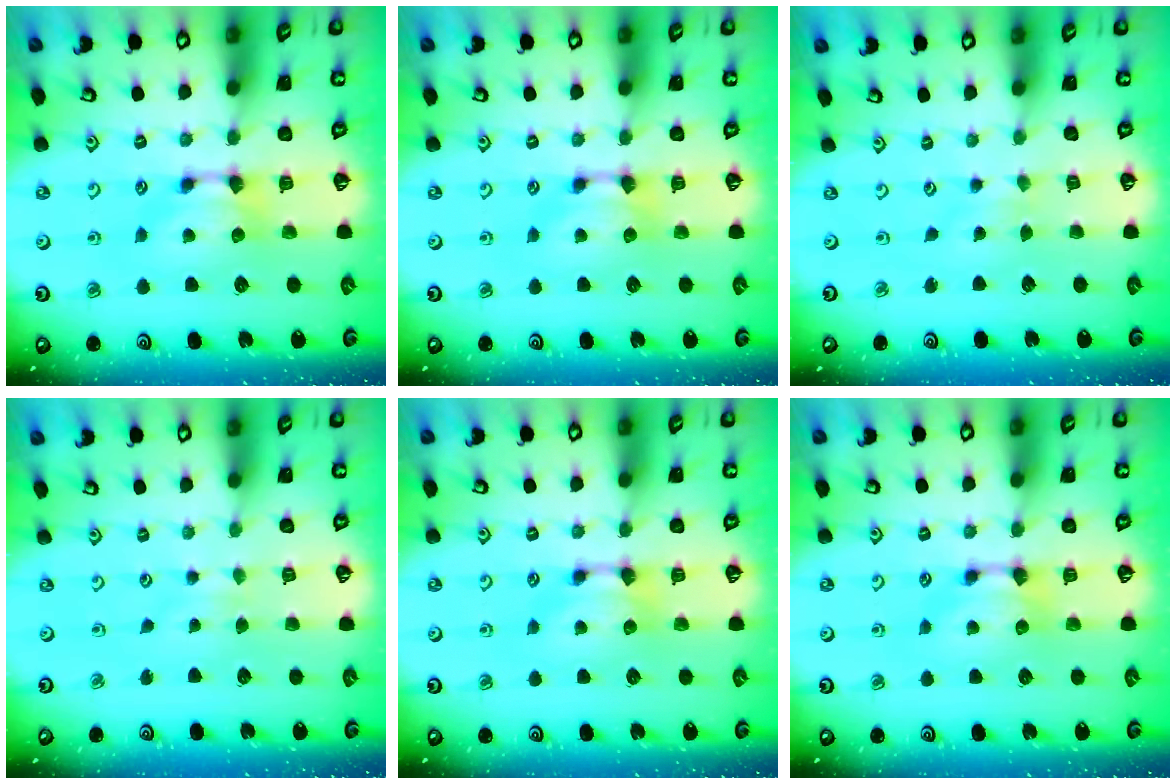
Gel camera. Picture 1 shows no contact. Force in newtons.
{"total": 0.0}
{"total": 2.8, "press": 2.8, "slide": 0.2}
{"total": 3.4, "press": 3.4, "slide": 0.5}
{"total": 0.0}
{"total": 0.0}